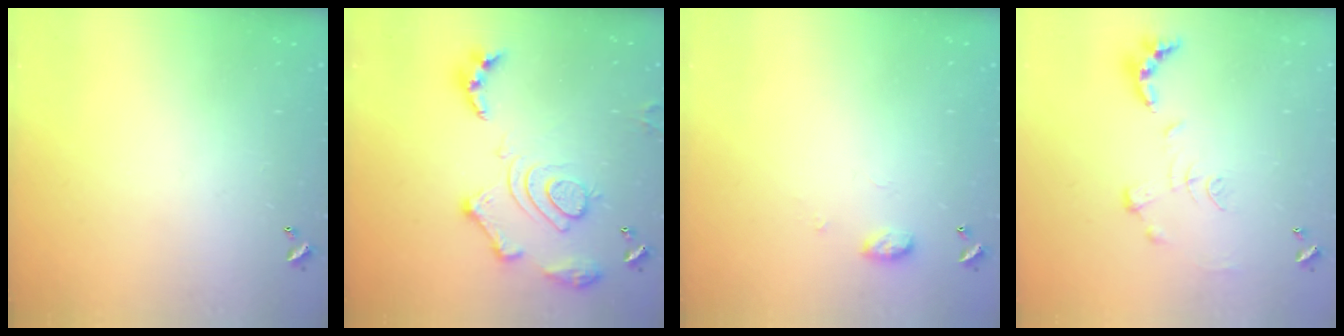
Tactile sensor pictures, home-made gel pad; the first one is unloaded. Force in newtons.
{"total": 16.1, "press": 16.0, "slide": 1.8}
{"total": 5.3, "press": 5.2, "slide": 0.8}
{"total": 1.1, "press": 1.0, "slide": 0.4}